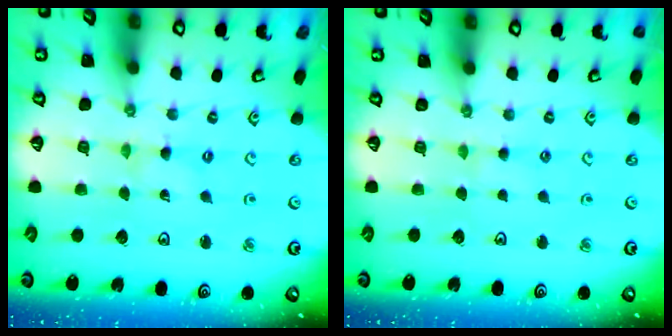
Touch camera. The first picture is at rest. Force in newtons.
{"total": 2.1, "press": 2.1, "slide": 0.4}